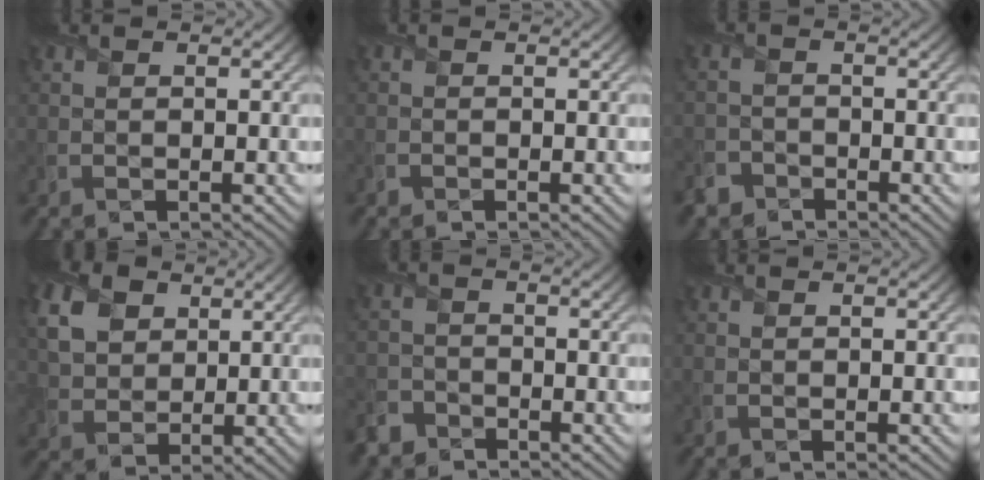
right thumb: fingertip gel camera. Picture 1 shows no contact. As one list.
[{"total": 0.7, "force": [-0.6, 0.3, 0.0], "torque": [0.000, -0.006, -0.012]}, {"total": 2.9, "force": [-2.4, 1.5, 0.4], "torque": [-0.007, -0.004, -0.056]}, {"total": 7.7, "force": [3.2, 5.5, 4.4], "torque": [-0.131, 0.008, 0.060]}, {"total": 3.4, "force": [-2.9, 1.6, 0.5], "torque": [-0.010, -0.004, -0.069]}, {"total": 0.0}]